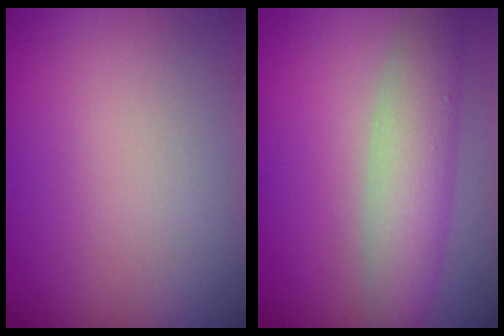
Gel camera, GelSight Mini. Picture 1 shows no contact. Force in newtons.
{"total": 4.9, "press": 4.9, "slide": 0.2}